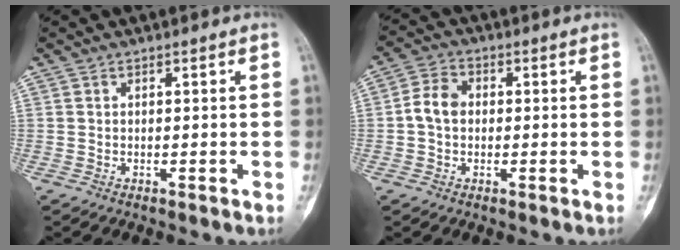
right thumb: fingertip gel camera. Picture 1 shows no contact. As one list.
[{"total": 5.2, "force": [-0.1, 4.0, 3.3], "torque": [-0.058, 0.016, -0.012]}]